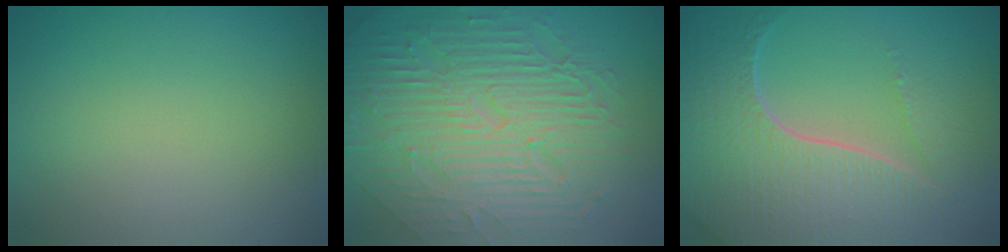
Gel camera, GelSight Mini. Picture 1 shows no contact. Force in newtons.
{"total": 9.7, "press": 6.2, "slide": 7.4}
{"total": 7.4, "press": 5.5, "slide": 5.0}